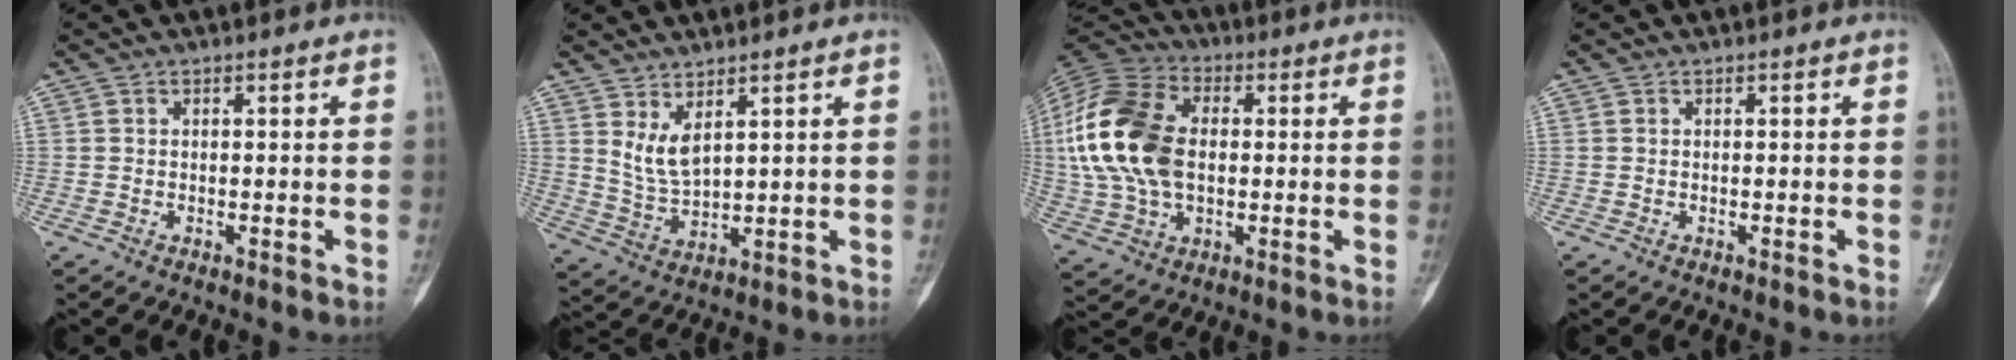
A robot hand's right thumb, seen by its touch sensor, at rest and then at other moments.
{"total": 5.6, "force": [3.1, 2.3, 4.1], "torque": [-0.077, -0.035, 0.073]}
{"total": 20.2, "force": [1.1, 13.0, 15.4], "torque": [-0.320, 0.012, 0.021]}
{"total": 0.0}